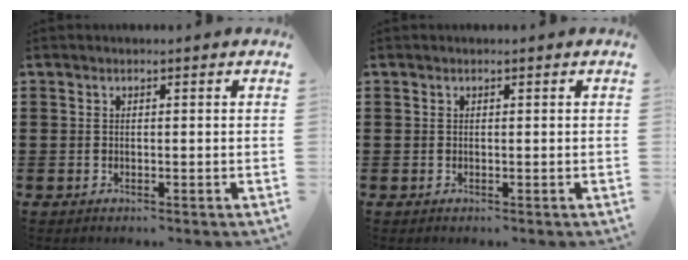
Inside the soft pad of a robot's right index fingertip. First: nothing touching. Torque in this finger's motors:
{"motor_torque": [0.12, 0.08, 0.00, 0.00]}